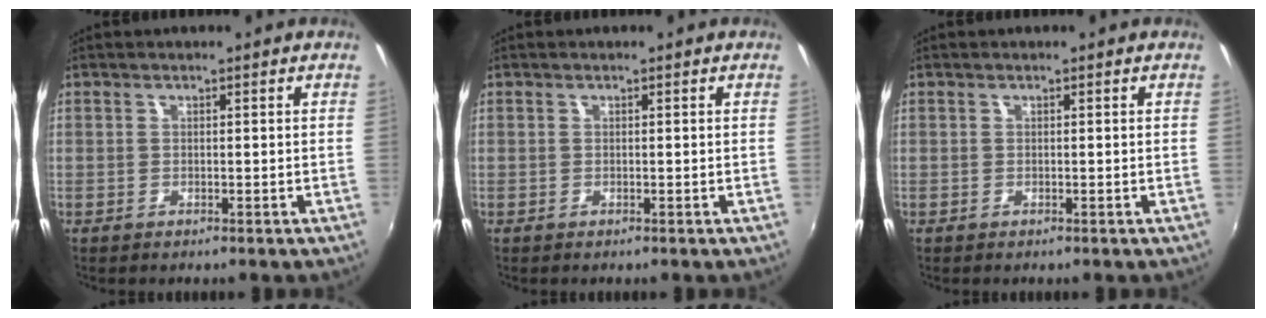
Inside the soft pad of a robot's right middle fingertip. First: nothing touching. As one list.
[{"total": 0.0}, {"total": 0.0}]